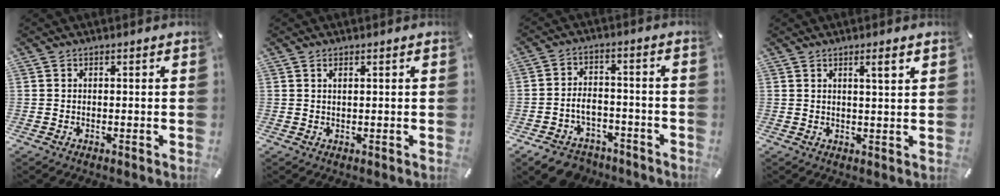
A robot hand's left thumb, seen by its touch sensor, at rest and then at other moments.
{"total": 1.0, "force": [0.4, 0.3, 0.8], "torque": [-0.016, 0.001, 0.007]}
{"total": 7.7, "force": [-4.7, 5.3, 3.0], "torque": [-0.053, 0.036, -0.085]}
{"total": 3.7, "force": [2.0, 0.3, 3.2], "torque": [-0.057, -0.003, 0.030]}